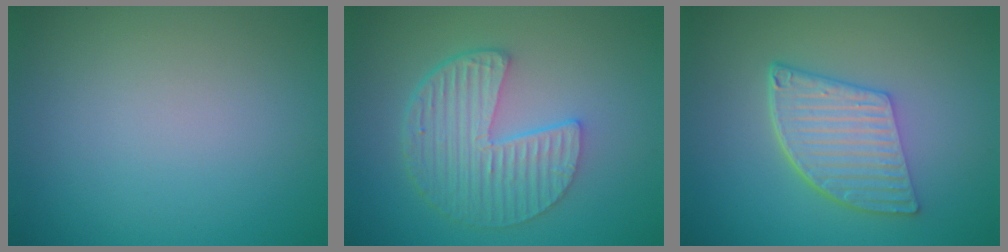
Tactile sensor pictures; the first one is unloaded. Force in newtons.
{"total": 5.9, "press": 4.3, "slide": 4.1}
{"total": 5.8, "press": 4.2, "slide": 4.0}